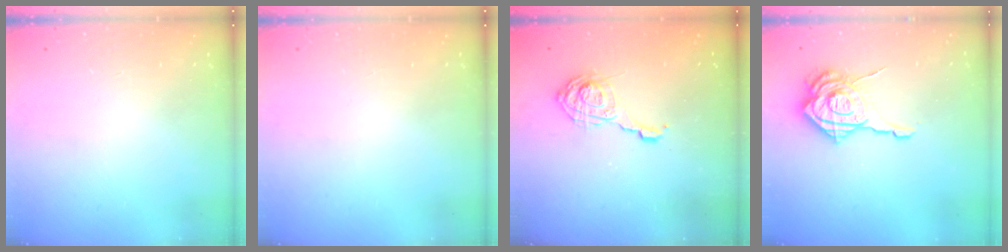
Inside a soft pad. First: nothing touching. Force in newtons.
{"total": 0.0}
{"total": 9.2, "press": 9.2, "slide": 0.2}
{"total": 15.4, "press": 15.3, "slide": 1.5}